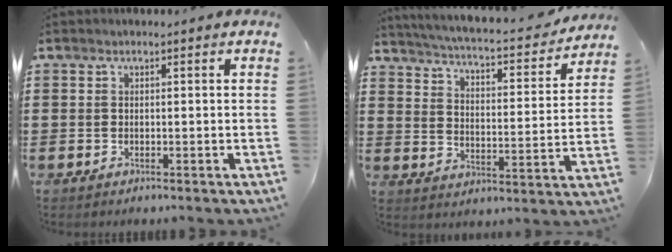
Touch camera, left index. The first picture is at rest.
{"total": 4.3, "force": [4.0, -0.2, 1.5], "torque": [-0.051, -0.034, 0.060]}